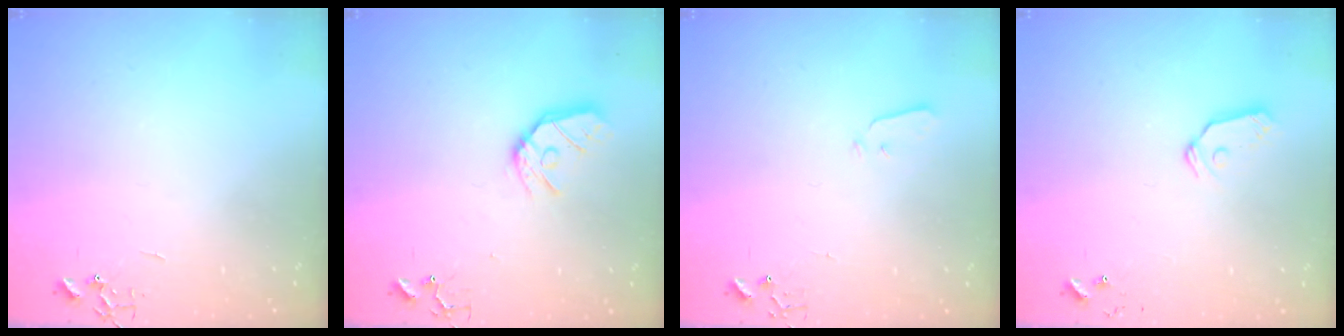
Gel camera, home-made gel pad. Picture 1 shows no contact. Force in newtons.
{"total": 11.0, "press": 11.0, "slide": 1.3}
{"total": 3.5, "press": 3.5, "slide": 0.3}
{"total": 7.2, "press": 7.2, "slide": 0.3}